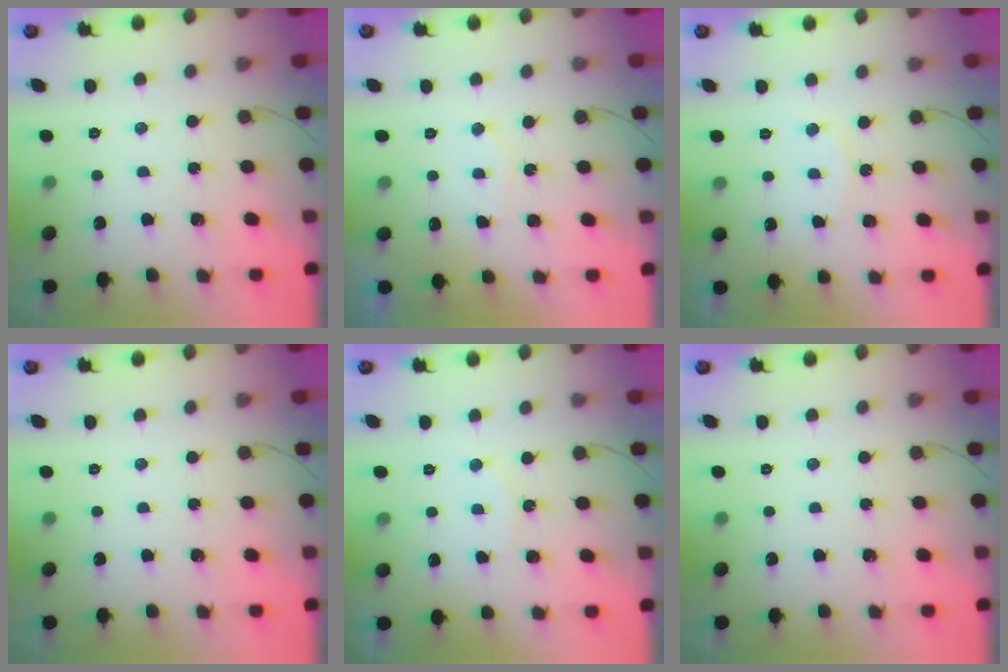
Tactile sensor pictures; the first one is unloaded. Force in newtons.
{"total": 5.1, "press": 5.1, "slide": 0.5}
{"total": 4.4, "press": 4.4, "slide": 0.1}
{"total": 0.0}
{"total": 5.4, "press": 5.3, "slide": 0.7}
{"total": 0.0}